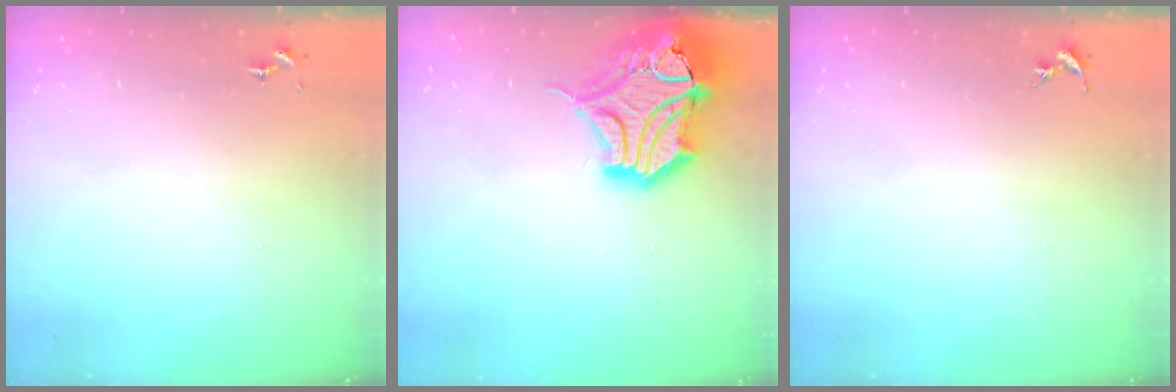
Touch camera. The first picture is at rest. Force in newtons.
{"total": 19.2, "press": 18.9, "slide": 3.2}
{"total": 0.0}